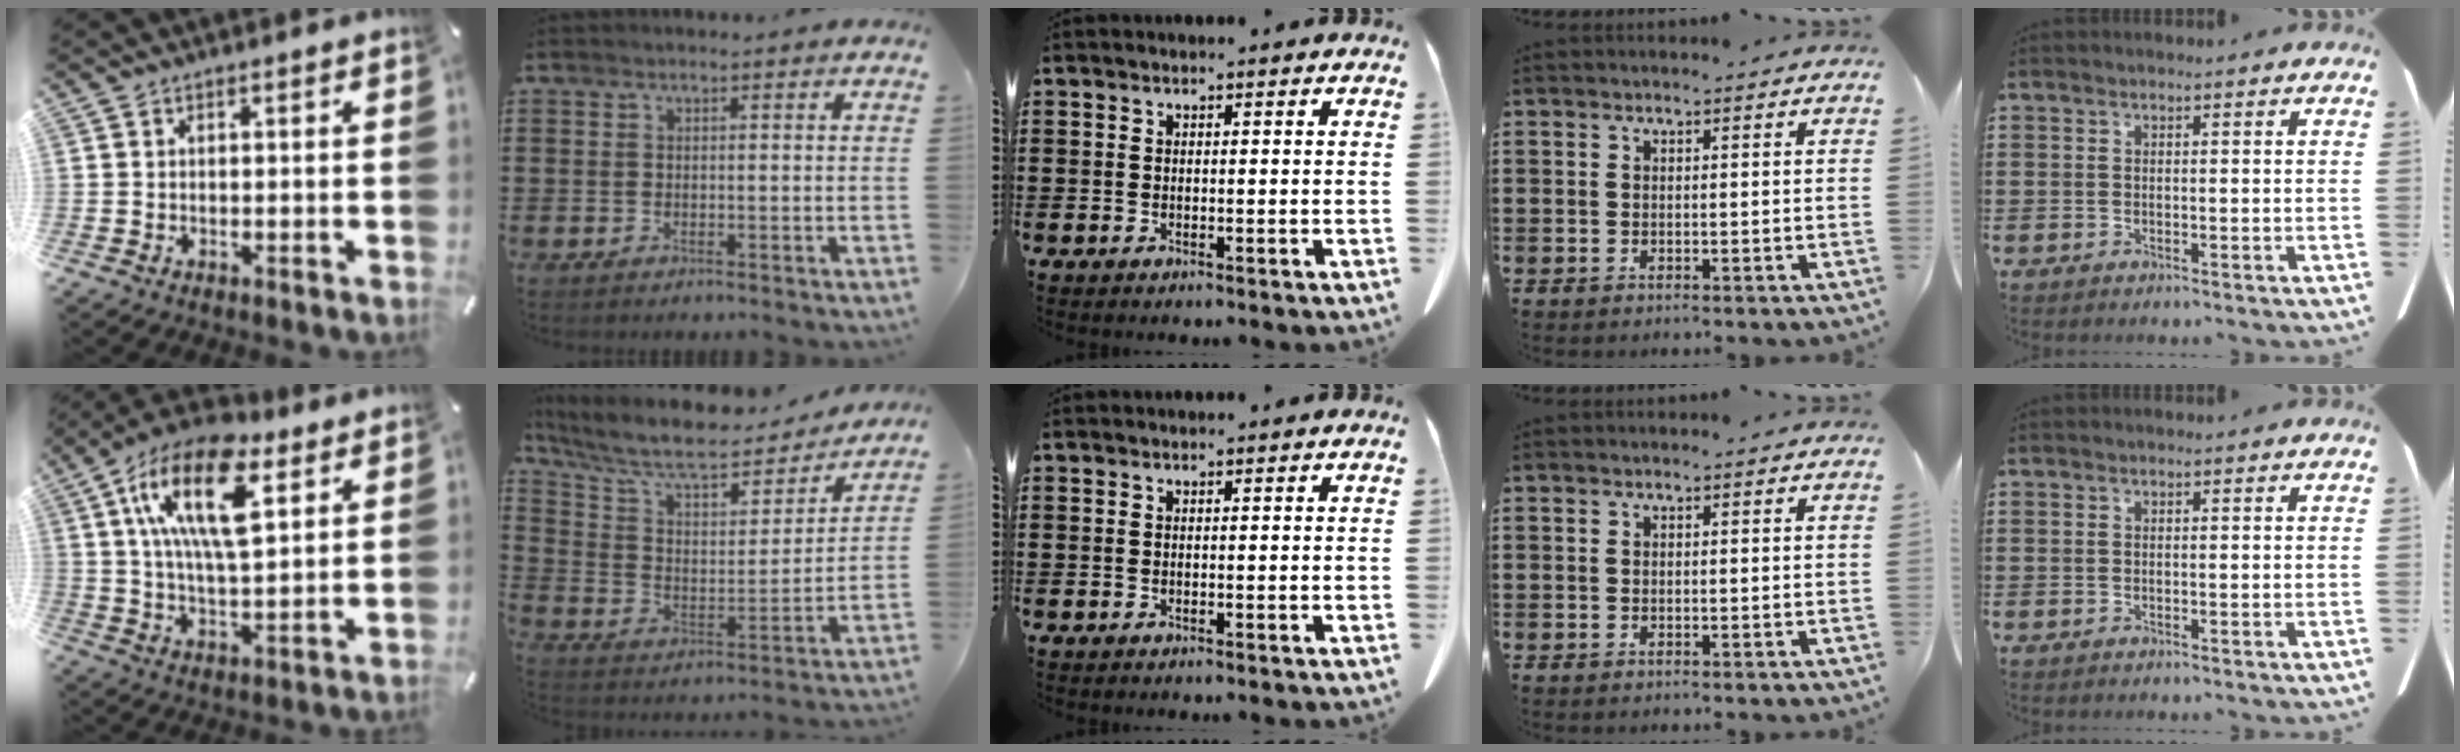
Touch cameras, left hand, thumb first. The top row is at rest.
{"thumb": {"total": 20.1, "force": [9.4, 9.3, 15.1], "torque": [-0.309, -0.023, 0.154]}, "index": {"total": 10.3, "force": [8.8, 2.2, 4.9], "torque": [-0.131, -0.051, 0.153]}}